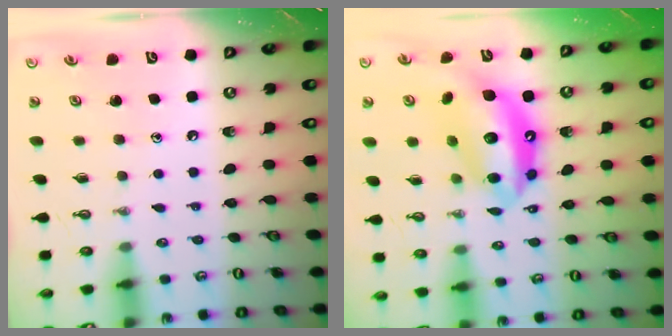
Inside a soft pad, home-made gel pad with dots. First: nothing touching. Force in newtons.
{"total": 15.9, "press": 15.9, "slide": 1.2}